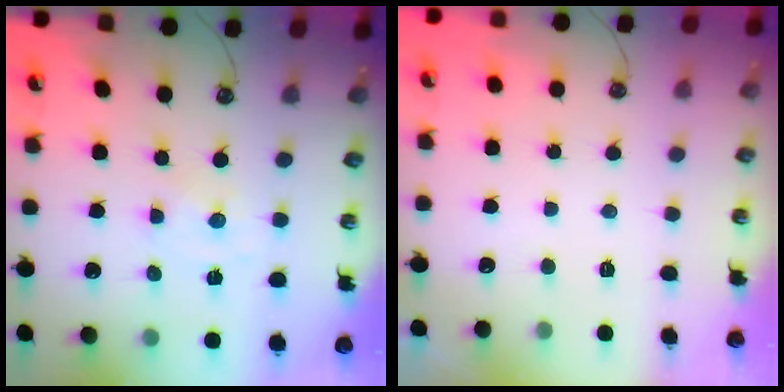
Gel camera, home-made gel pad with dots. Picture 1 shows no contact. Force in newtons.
{"total": 0.0}